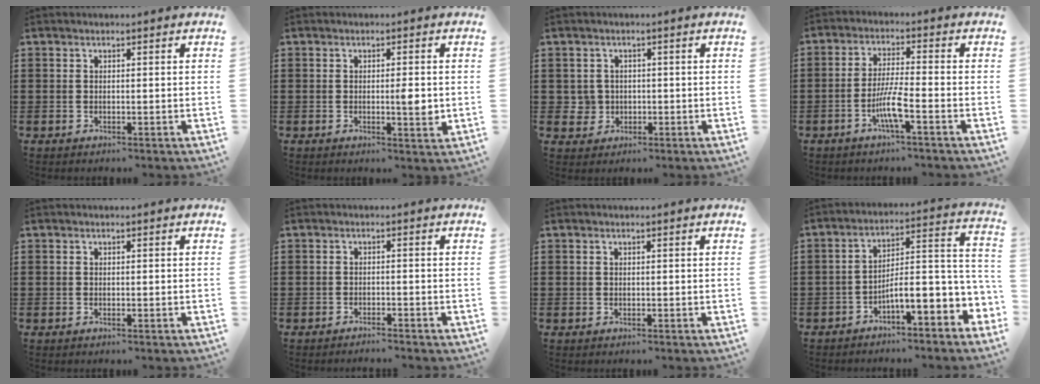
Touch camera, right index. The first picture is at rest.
{"total": 3.3, "force": [-0.1, 0.5, 3.2], "torque": [-0.056, -0.004, -0.002]}
{"total": 2.4, "force": [-0.2, 2.4, 0.5], "torque": [-0.021, 0.006, -0.006]}
{"total": 5.9, "force": [-2.7, 0.4, 5.2], "torque": [-0.108, -0.012, -0.053]}
{"total": 0.0}
{"total": 1.3, "force": [-1.3, -0.1, 0.1], "torque": [-0.005, 0.002, -0.026]}
{"total": 0.0}
{"total": 7.5, "force": [-3.8, 1.9, 6.2], "torque": [-0.099, -0.027, -0.075]}